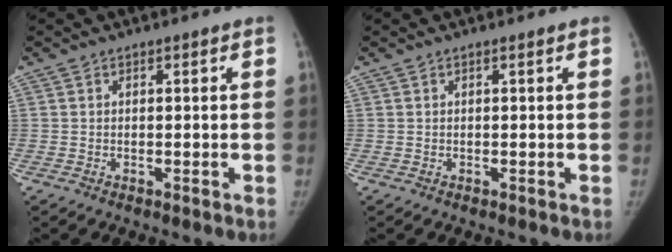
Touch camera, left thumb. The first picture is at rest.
{"total": 0.0}